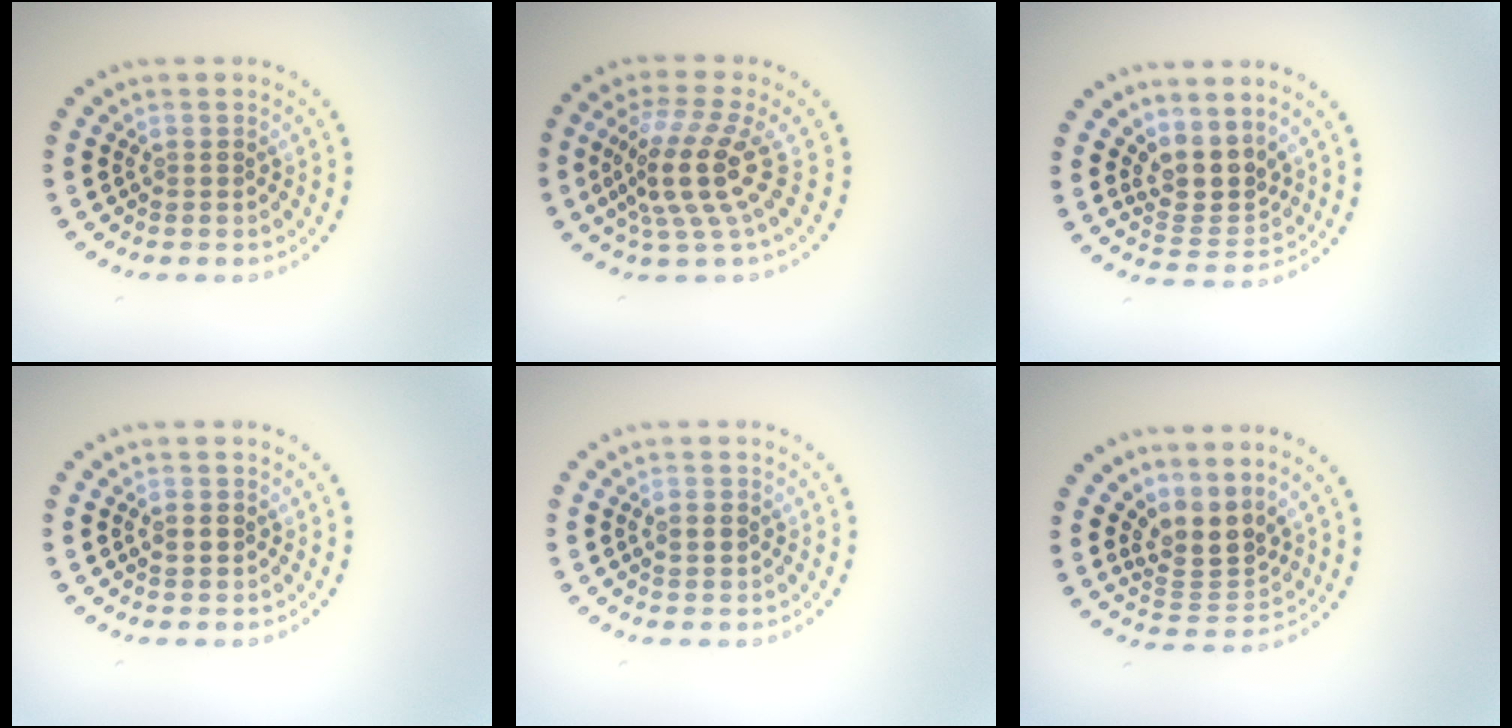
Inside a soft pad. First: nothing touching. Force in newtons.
{"total": 5.0, "press": 3.7, "slide": 3.4}
{"total": 3.2, "press": 2.4, "slide": 2.1}
{"total": 1.4, "press": 1.4, "slide": 0.1}
{"total": 1.8, "press": 1.8, "slide": 0.2}
{"total": 3.3, "press": 2.6, "slide": 2.1}